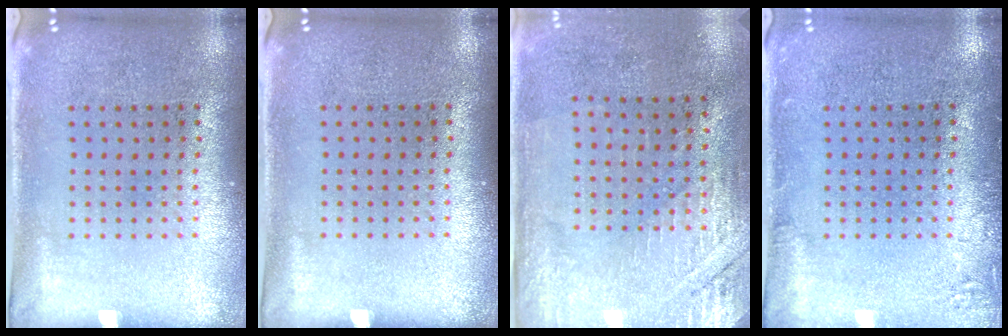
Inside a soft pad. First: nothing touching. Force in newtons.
{"total": 0.0}
{"total": 2.8, "press": 2.5, "slide": 1.2}
{"total": 1.5, "press": 1.4, "slide": 0.3}